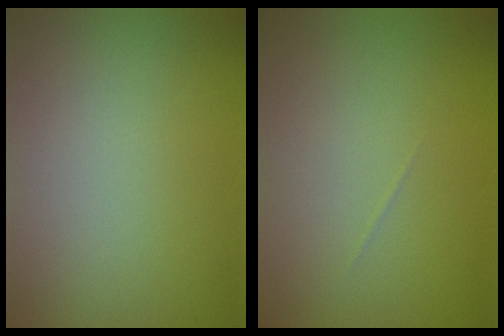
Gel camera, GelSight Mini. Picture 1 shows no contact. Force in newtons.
{"total": 0.0}